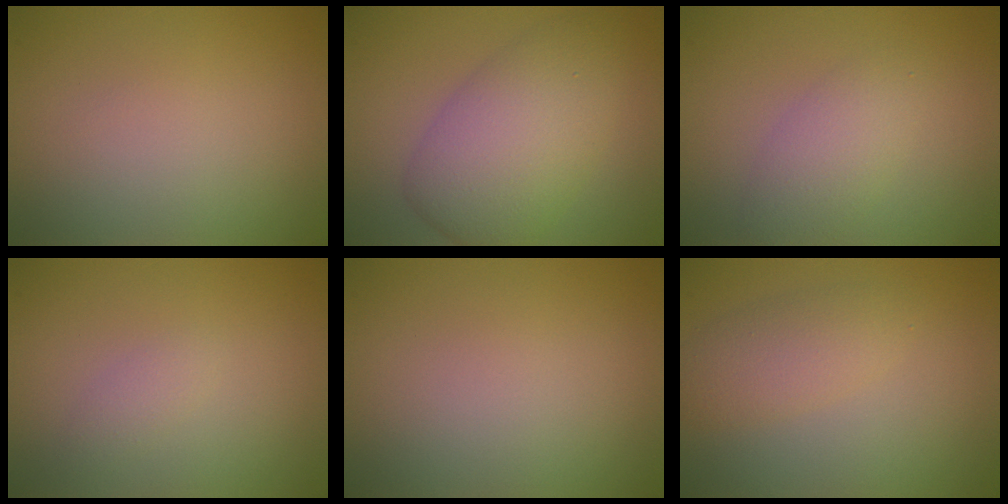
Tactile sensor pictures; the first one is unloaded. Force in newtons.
{"total": 6.8, "press": 6.8, "slide": 0.0}
{"total": 2.8, "press": 2.8, "slide": 0.1}
{"total": 1.0, "press": 1.0, "slide": 0.1}
{"total": 0.0}
{"total": 2.7, "press": 2.7, "slide": 0.1}